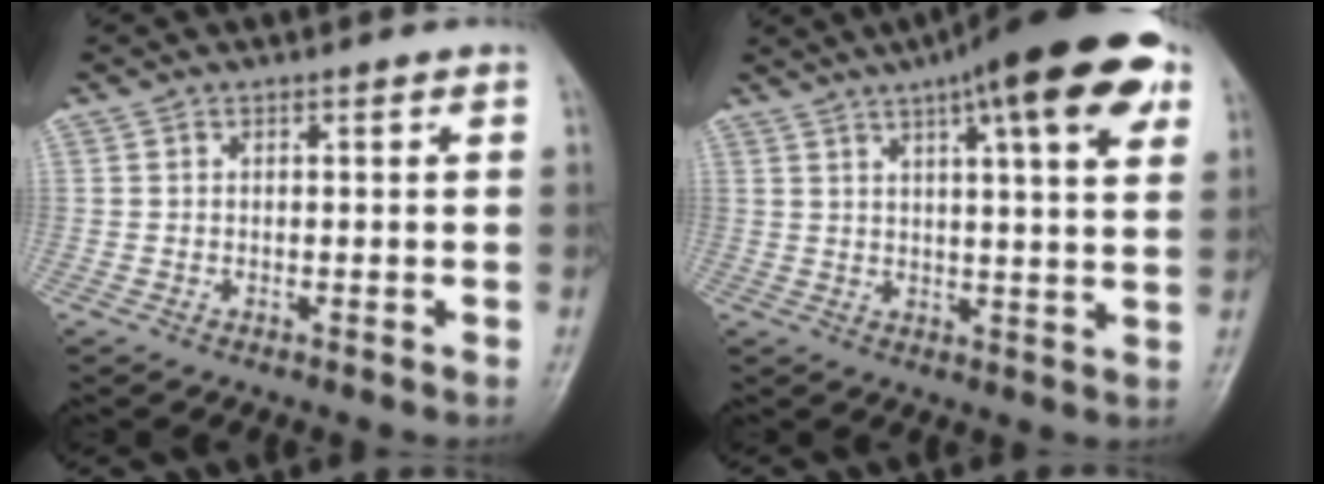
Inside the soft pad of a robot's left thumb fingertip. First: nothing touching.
{"total": 18.5, "force": [9.6, 4.3, 15.2], "torque": [-0.205, -0.006, 0.131]}